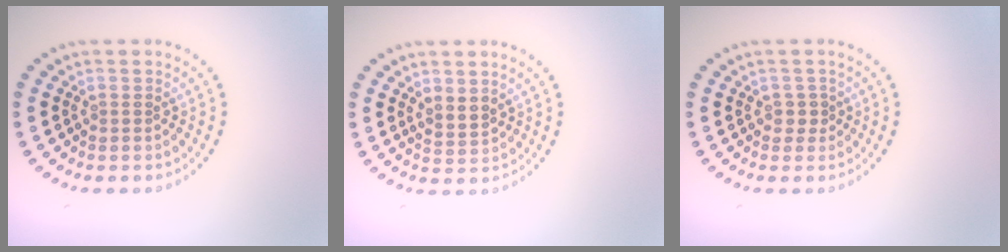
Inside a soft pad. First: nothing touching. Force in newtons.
{"total": 1.8, "press": 1.5, "slide": 1.1}
{"total": 1.1, "press": 1.0, "slide": 0.6}